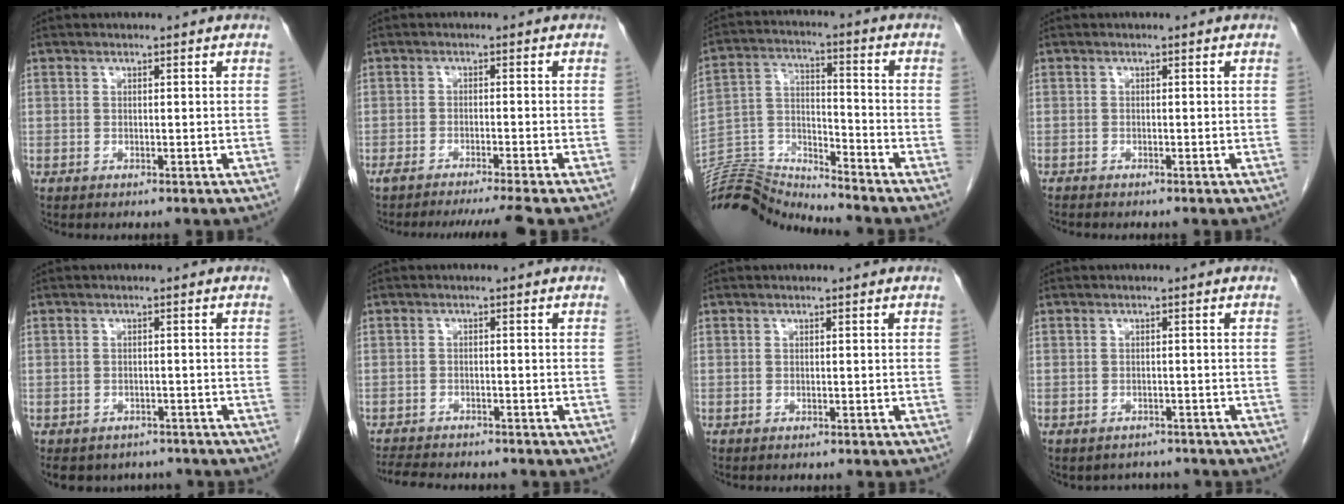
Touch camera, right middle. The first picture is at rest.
{"total": 7.2, "force": [-6.2, -1.5, 3.2], "torque": [-0.029, -0.011, -0.094]}
{"total": 13.0, "force": [-12.9, -1.3, 0.1], "torque": [-0.008, 0.040, -0.244]}
{"total": 1.0, "force": [-0.9, 0.2, 0.3], "torque": [-0.011, -0.002, -0.017]}
{"total": 8.0, "force": [-6.8, 4.1, 1.0], "torque": [-0.016, 0.005, -0.080]}
{"total": 9.5, "force": [-8.6, 2.2, 3.3], "torque": [-0.066, -0.008, -0.121]}
{"total": 0.9, "force": [-0.9, 0.0, 0.1], "torque": [-0.008, -0.003, -0.011]}
{"total": 2.8, "force": [-2.4, 1.1, -0.7], "torque": [0.007, 0.007, -0.035]}